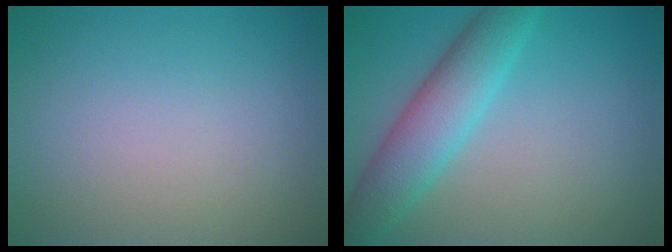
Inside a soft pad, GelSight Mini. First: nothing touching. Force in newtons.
{"total": 5.4, "press": 5.4, "slide": 0.1}